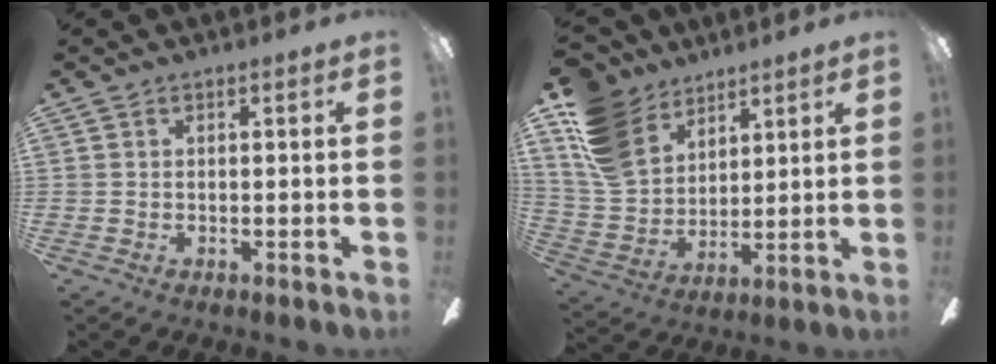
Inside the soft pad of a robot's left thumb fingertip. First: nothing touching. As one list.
[{"total": 16.3, "force": [9.9, 10.9, 7.0], "torque": [-0.180, -0.039, 0.197]}]